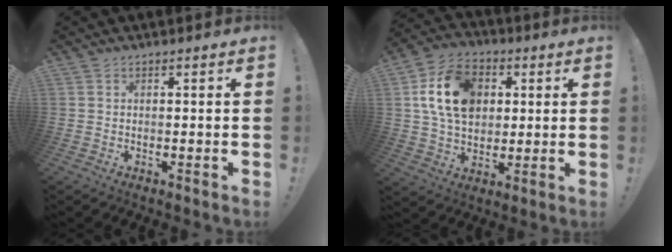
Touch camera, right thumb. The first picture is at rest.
{"total": 17.3, "force": [4.2, 12.8, 10.9], "torque": [-0.184, -0.006, 0.080]}